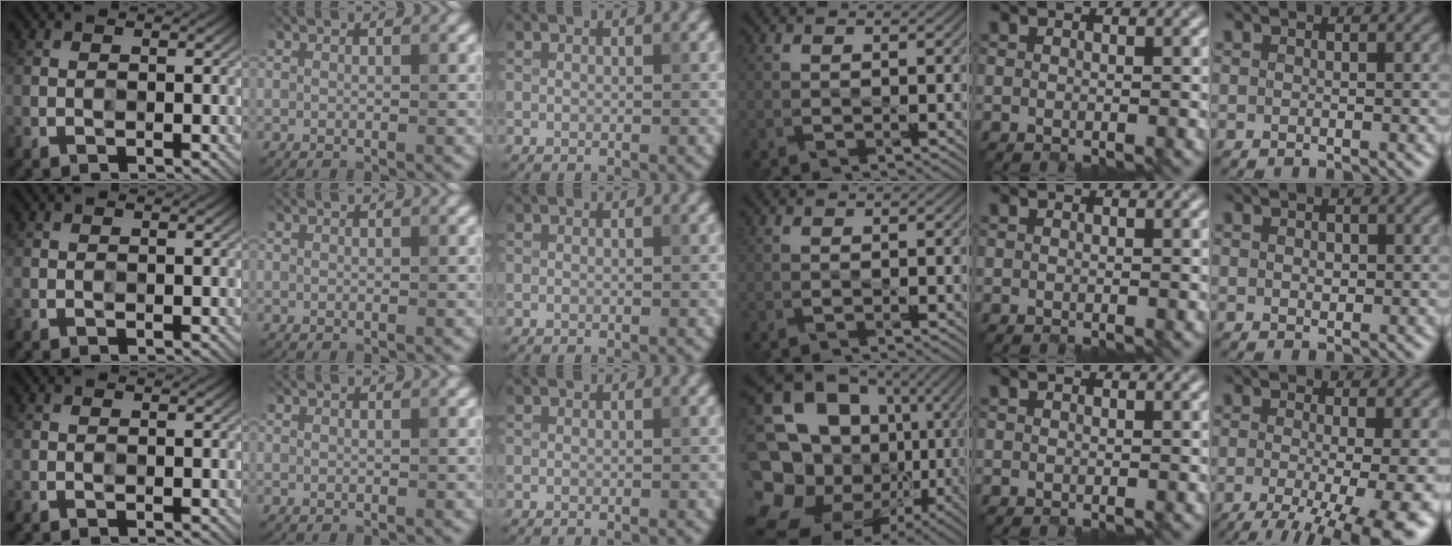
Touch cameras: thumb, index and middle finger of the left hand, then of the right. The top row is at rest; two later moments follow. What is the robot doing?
{"motion": "open", "object": "egg carton"}